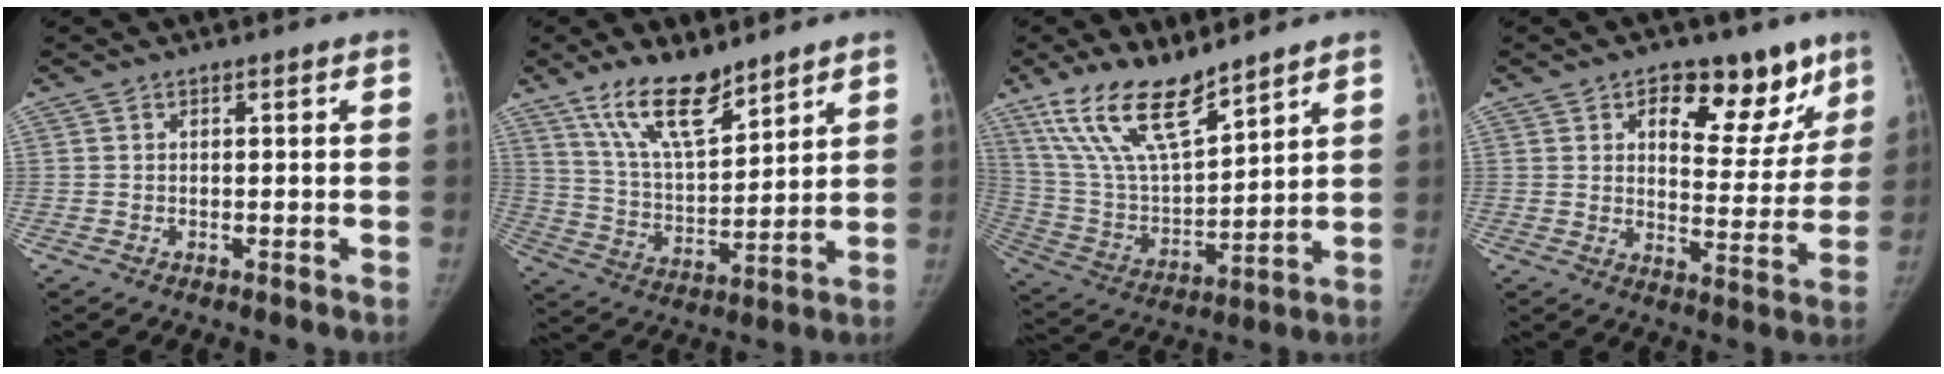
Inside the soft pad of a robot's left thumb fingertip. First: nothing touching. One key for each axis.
{"total": 13.1, "fx": 9.5, "fy": 4.4, "fz": 7.9, "tx": -0.119, "ty": -0.061, "tz": 0.187}
{"total": 16.7, "fx": 12.0, "fy": 5.0, "fz": 10.5, "tx": -0.177, "ty": -0.059, "tz": 0.243}
{"total": 14.6, "fx": 8.2, "fy": 8.1, "fz": 8.8, "tx": -0.051, "ty": -0.040, "tz": 0.116}